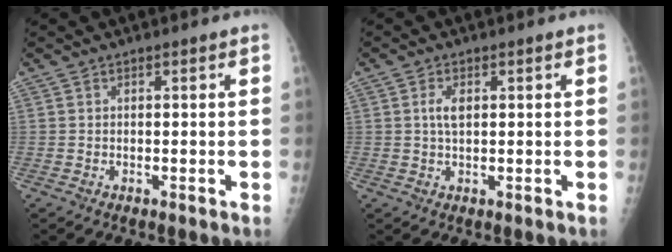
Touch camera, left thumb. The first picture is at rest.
{"total": 2.7, "force": [0.6, 1.3, 2.3], "torque": [-0.044, 0.001, 0.011]}